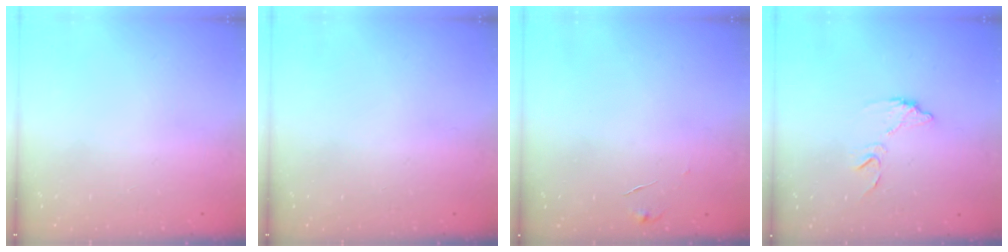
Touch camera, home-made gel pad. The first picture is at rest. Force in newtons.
{"total": 0.0}
{"total": 5.4, "press": 5.4, "slide": 0.3}
{"total": 7.6, "press": 7.6, "slide": 0.1}